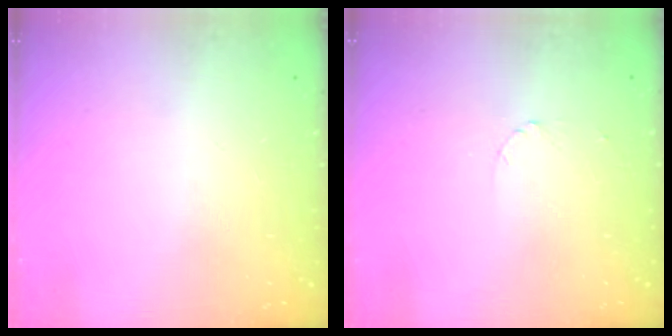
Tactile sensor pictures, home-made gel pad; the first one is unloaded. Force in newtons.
{"total": 1.3, "press": 1.3, "slide": 0.1}